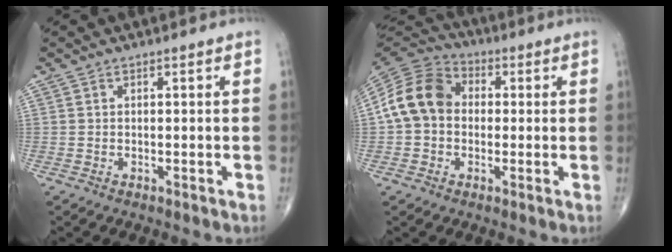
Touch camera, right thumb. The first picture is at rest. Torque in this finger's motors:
{"motor_torque": [0.61, 0.86, 0.07, -0.07, 0.19]}